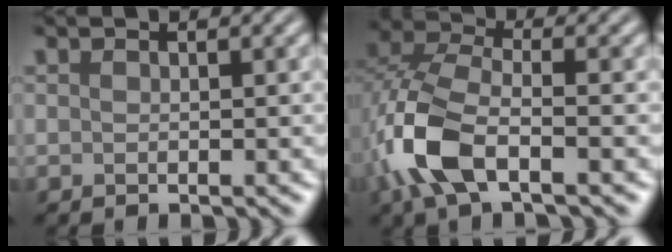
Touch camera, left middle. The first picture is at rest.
{"total": 7.8, "force": [-3.1, 3.7, 6.1], "torque": [-0.148, 0.001, -0.075]}